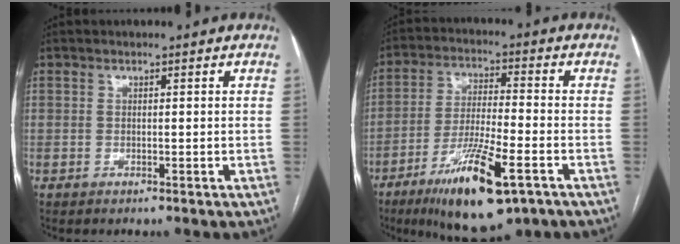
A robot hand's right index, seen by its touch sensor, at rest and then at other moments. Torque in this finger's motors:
{"motor_torque": [0.92, -0.58, 0.79, 0.17]}